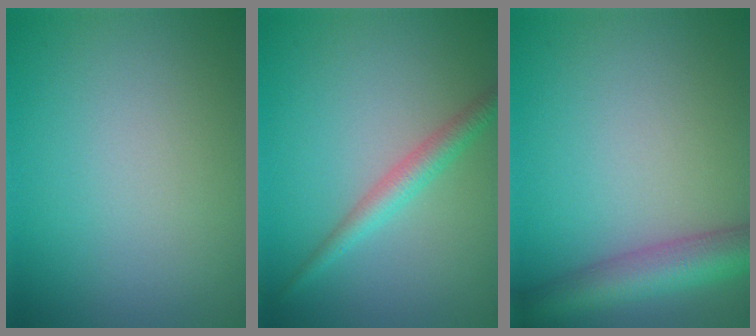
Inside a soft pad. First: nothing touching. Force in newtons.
{"total": 2.3, "press": 2.3, "slide": 0.1}
{"total": 5.4, "press": 5.4, "slide": 0.3}